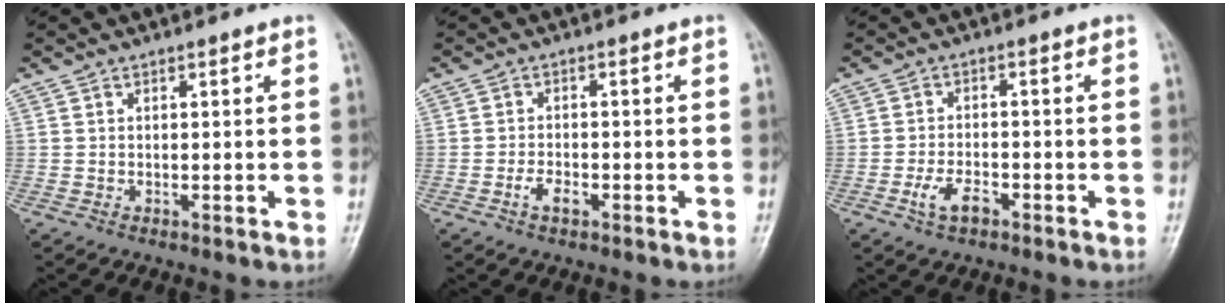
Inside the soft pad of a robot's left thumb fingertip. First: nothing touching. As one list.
[{"total": 2.8, "force": [-1.4, 1.5, 1.9], "torque": [-0.035, 0.009, -0.025]}, {"total": 4.4, "force": [-2.3, 2.3, 3.0], "torque": [-0.058, 0.013, -0.041]}]